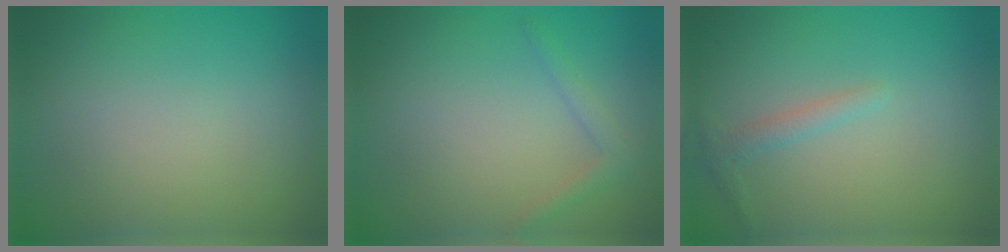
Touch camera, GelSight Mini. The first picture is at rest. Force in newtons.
{"total": 1.3, "press": 1.3, "slide": 0.1}
{"total": 1.2, "press": 1.2, "slide": 0.0}